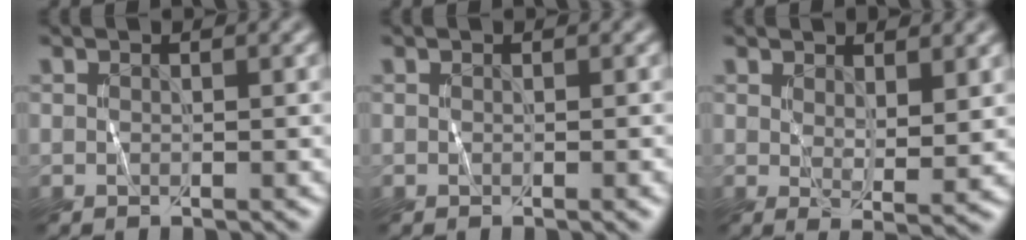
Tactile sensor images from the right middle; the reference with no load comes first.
{"total": 0.7, "force": [-0.1, 0.1, 0.7], "torque": [-0.009, -0.001, -0.001]}
{"total": 2.9, "force": [1.5, 0.8, 2.3], "torque": [-0.040, -0.012, 0.027]}